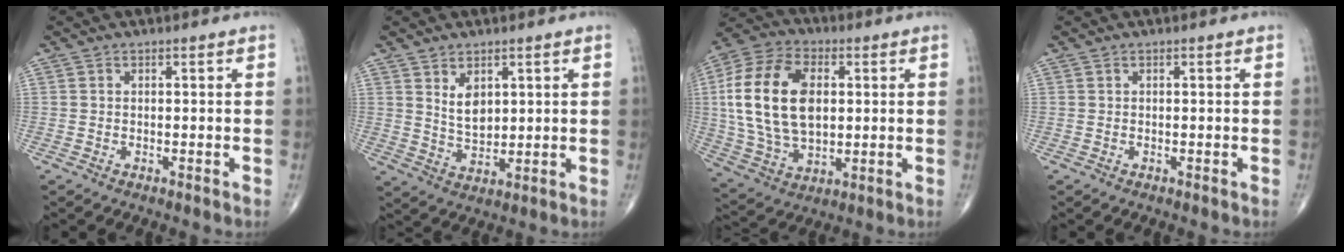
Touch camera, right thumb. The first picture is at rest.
{"total": 5.2, "force": [2.1, 3.1, 3.7], "torque": [-0.050, -0.023, 0.046]}
{"total": 20.1, "force": [2.3, 12.3, 15.7], "torque": [-0.304, 0.000, 0.043]}
{"total": 0.0}